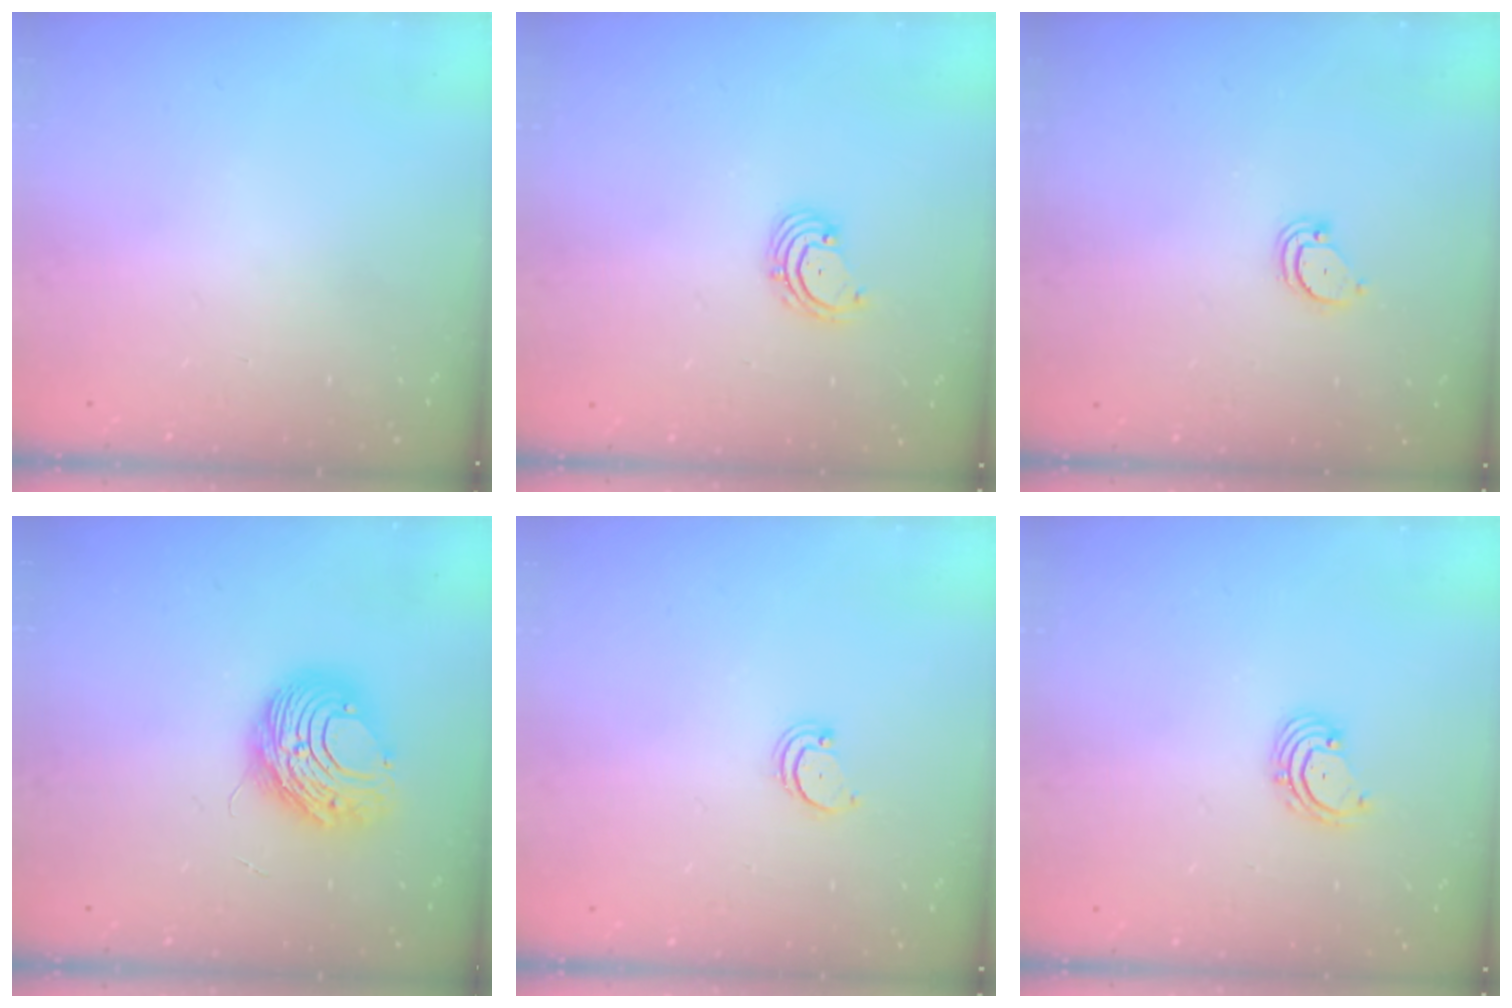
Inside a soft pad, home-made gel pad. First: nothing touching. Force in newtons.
{"total": 2.6, "press": 2.5, "slide": 0.6}
{"total": 2.1, "press": 2.1, "slide": 0.1}
{"total": 9.7, "press": 9.7, "slide": 1.2}
{"total": 2.4, "press": 2.3, "slide": 0.5}
{"total": 2.6, "press": 2.5, "slide": 0.6}